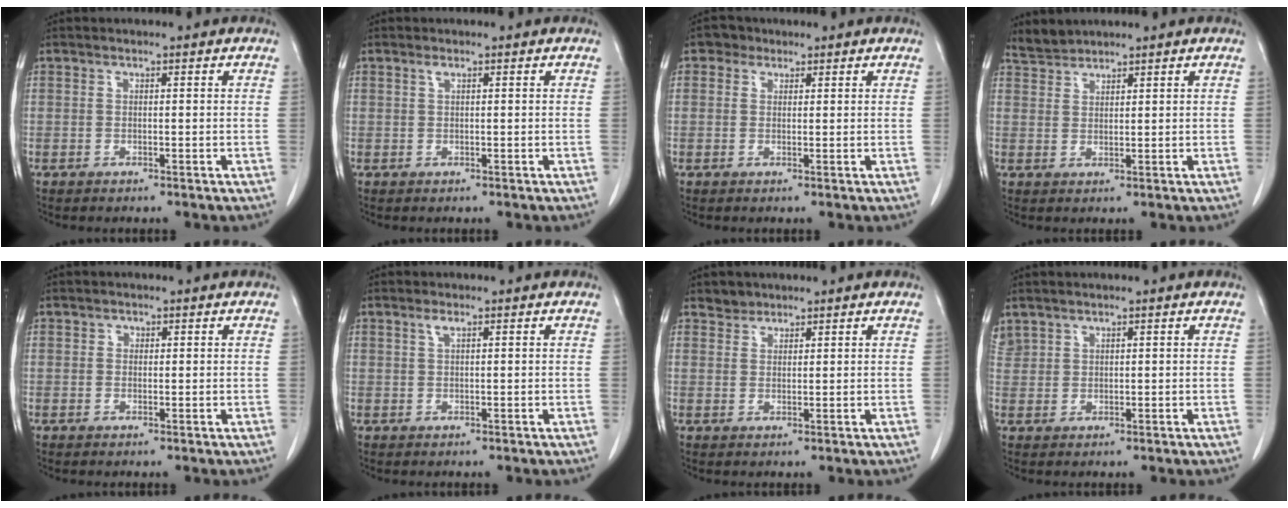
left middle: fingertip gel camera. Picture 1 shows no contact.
{"total": 0.6, "force": [0.3, 0.0, 0.5], "torque": [-0.016, 0.003, 0.006]}
{"total": 2.1, "force": [1.2, 1.7, 0.3], "torque": [-0.007, 0.005, 0.014]}
{"total": 2.4, "force": [2.4, 0.1, -0.4], "torque": [-0.001, 0.006, 0.052]}
{"total": 0.7, "force": [0.2, 0.6, 0.2], "torque": [0.002, 0.001, 0.002]}
{"total": 1.0, "force": [0.6, 0.1, 0.8], "torque": [-0.023, 0.002, 0.012]}
{"total": 1.8, "force": [1.5, 0.9, -0.2], "torque": [0.003, 0.002, 0.024]}
{"total": 2.3, "force": [2.0, 1.1, 0.2], "torque": [-0.008, 0.011, 0.044]}